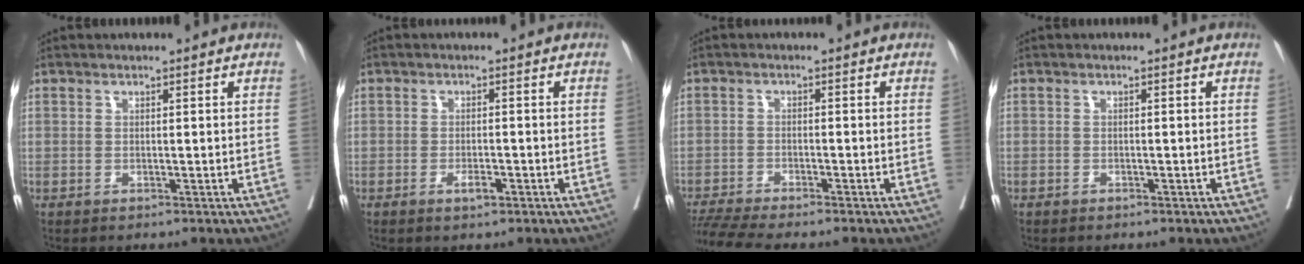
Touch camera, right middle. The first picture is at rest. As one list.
[{"total": 2.1, "force": [-1.1, 0.6, 1.7], "torque": [-0.026, 0.001, -0.018]}, {"total": 8.5, "force": [-7.5, 0.0, 4.0], "torque": [-0.060, -0.013, -0.123]}, {"total": 0.9, "force": [-0.6, 0.7, 0.0], "torque": [-0.005, 0.006, -0.010]}]